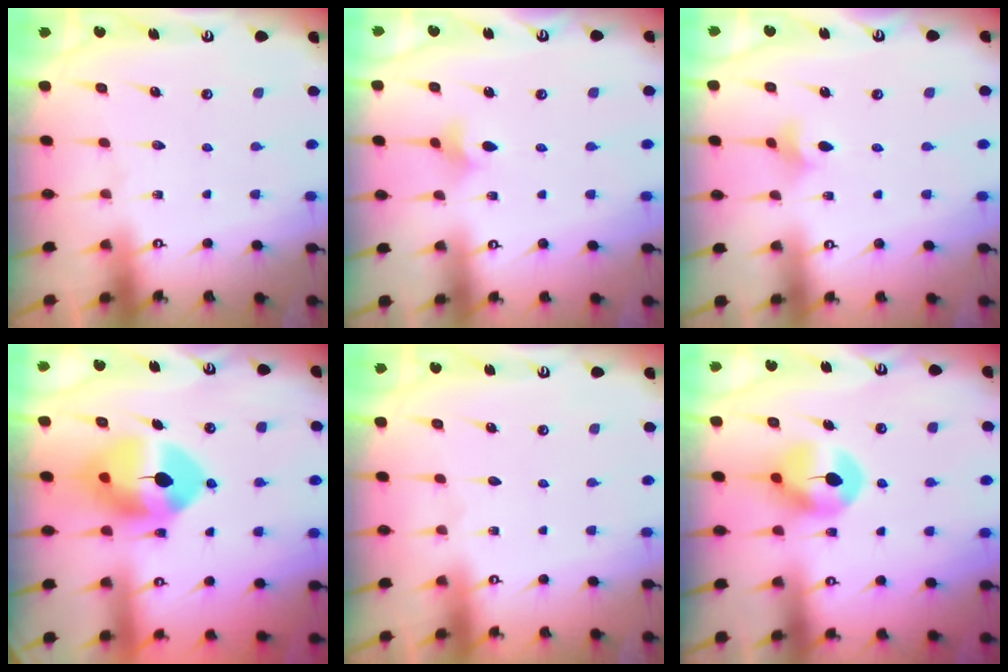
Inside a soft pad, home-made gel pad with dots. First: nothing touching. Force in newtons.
{"total": 3.7, "press": 3.5, "slide": 1.0}
{"total": 3.7, "press": 3.5, "slide": 1.0}
{"total": 12.0, "press": 11.8, "slide": 1.9}
{"total": 0.0}
{"total": 7.8, "press": 7.8, "slide": 0.5}